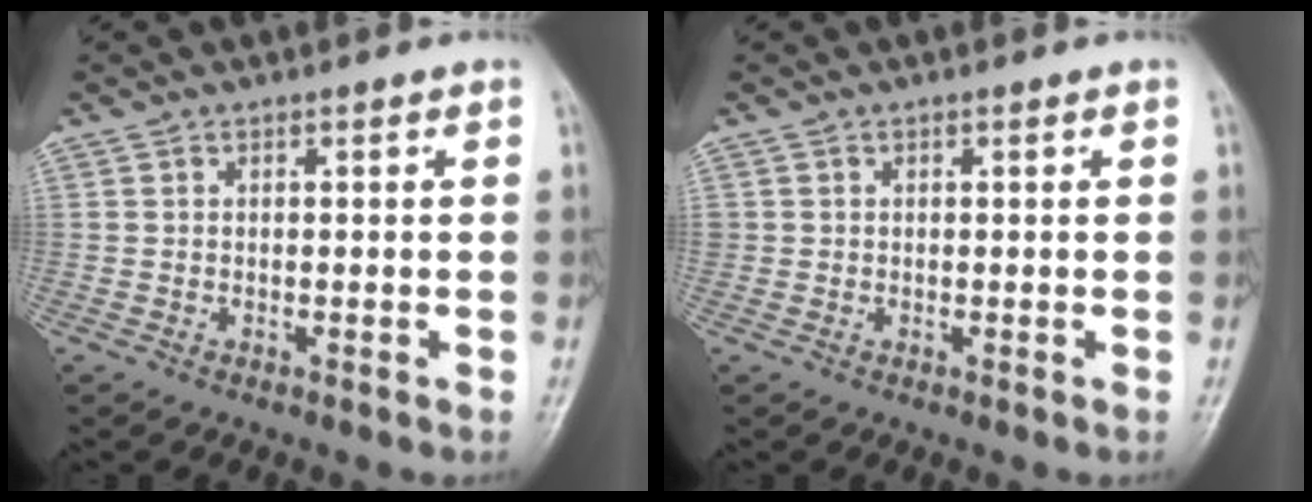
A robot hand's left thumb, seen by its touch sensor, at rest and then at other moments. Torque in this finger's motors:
{"motor_torque": [-0.01, 0.09, 0.07, 0.09, 0.00]}